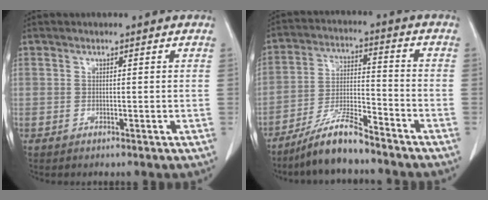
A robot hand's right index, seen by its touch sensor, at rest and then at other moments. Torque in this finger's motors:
{"motor_torque": [-0.05, -0.23, -0.17, -0.08]}